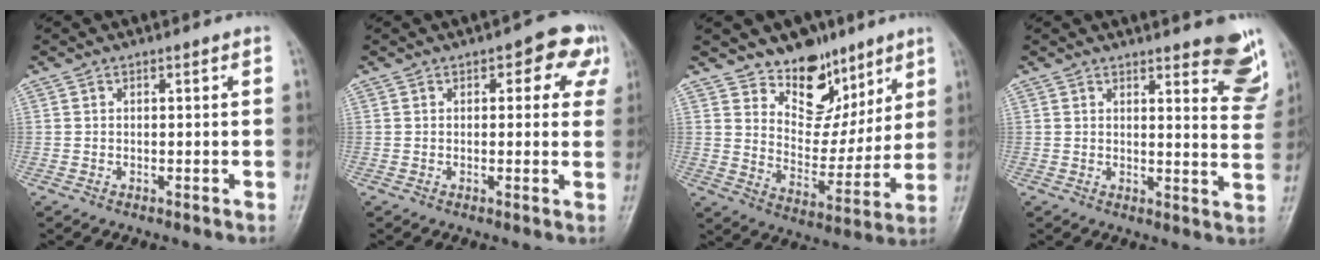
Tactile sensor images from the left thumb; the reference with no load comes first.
{"total": 7.2, "force": [3.0, 3.9, 5.3], "torque": [-0.015, 0.000, 0.023]}
{"total": 13.6, "force": [9.3, 8.7, 4.8], "torque": [-0.019, -0.056, 0.159]}
{"total": 10.7, "force": [7.7, 2.8, 6.8], "torque": [-0.048, -0.048, 0.081]}